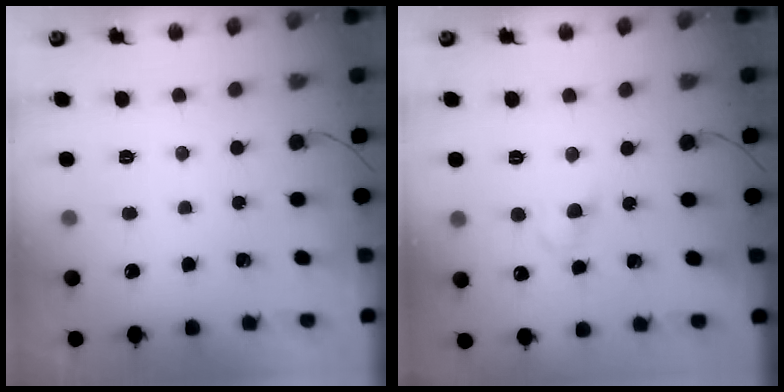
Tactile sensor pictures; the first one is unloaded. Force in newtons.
{"total": 2.4, "press": 2.1, "slide": 1.1}